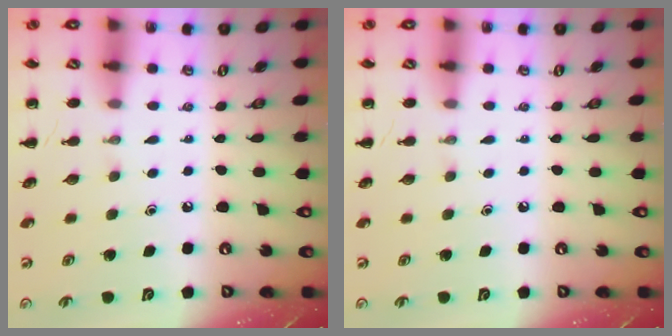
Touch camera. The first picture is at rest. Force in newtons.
{"total": 0.0}